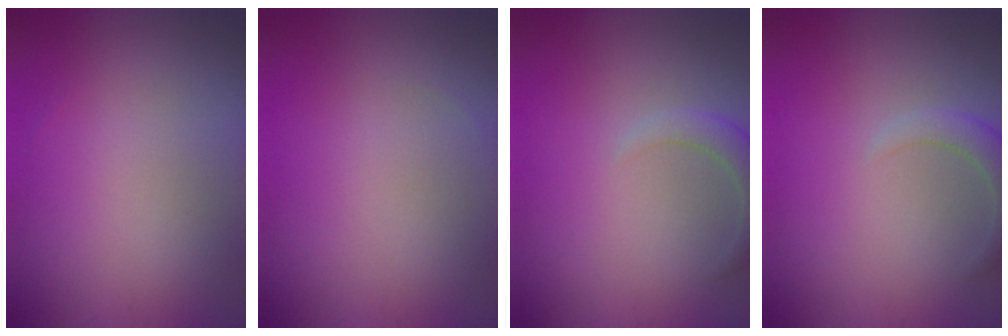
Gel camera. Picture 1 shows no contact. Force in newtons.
{"total": 0.0}
{"total": 2.2, "press": 2.2, "slide": 0.2}
{"total": 2.2, "press": 2.2, "slide": 0.2}